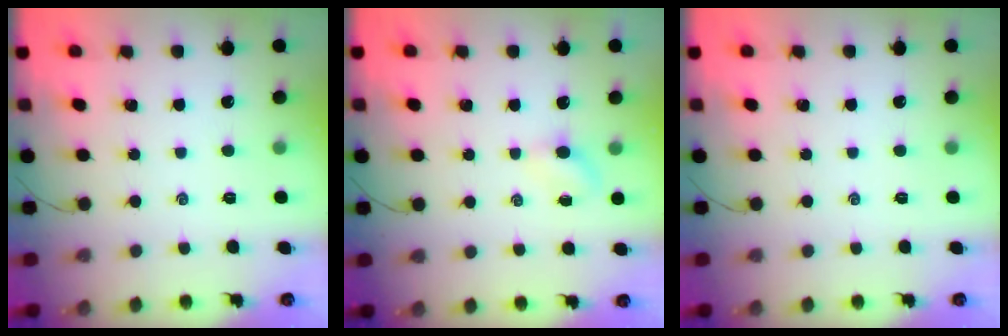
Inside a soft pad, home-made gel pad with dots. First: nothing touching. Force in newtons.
{"total": 3.1, "press": 2.9, "slide": 1.0}
{"total": 0.0}